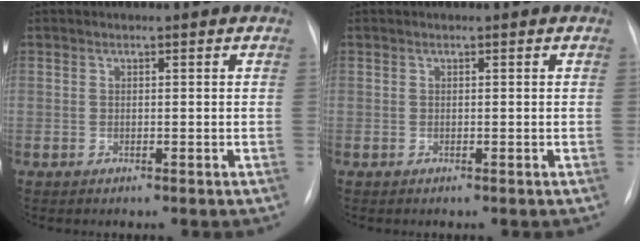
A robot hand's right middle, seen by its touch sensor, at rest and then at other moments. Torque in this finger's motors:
{"motor_torque": [-0.12, 0.05, -0.04, 0.00]}